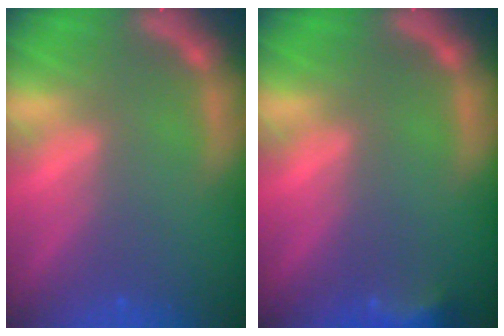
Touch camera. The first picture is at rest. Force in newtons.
{"total": 3.0}